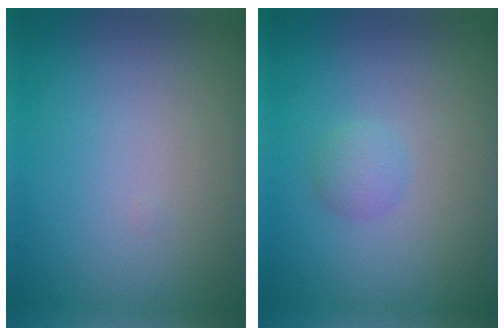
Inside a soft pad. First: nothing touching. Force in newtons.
{"total": 1.3, "press": 1.3, "slide": 0.0}